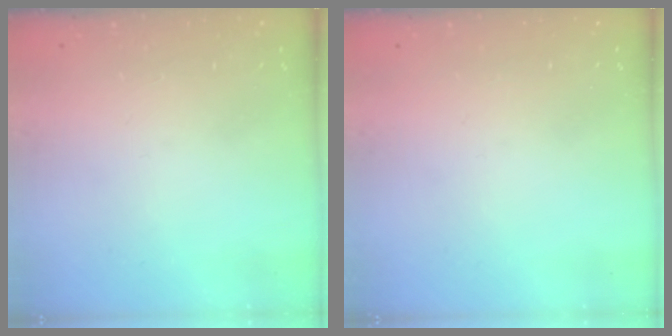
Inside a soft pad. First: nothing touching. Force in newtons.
{"total": 0.0}